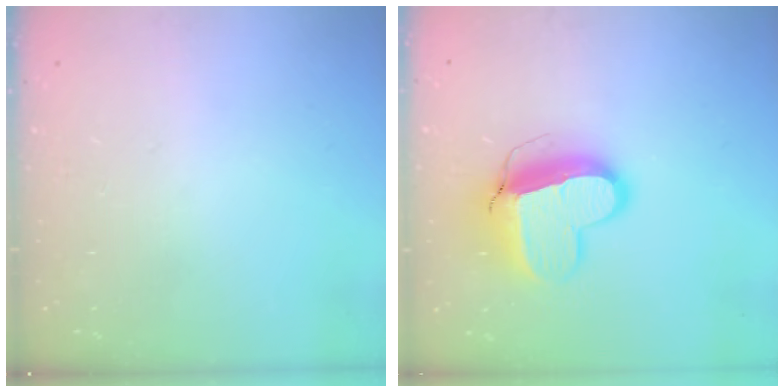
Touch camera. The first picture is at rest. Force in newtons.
{"total": 13.1, "press": 13.0, "slide": 1.3}